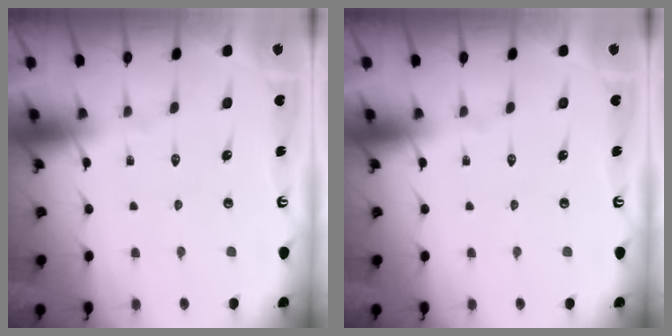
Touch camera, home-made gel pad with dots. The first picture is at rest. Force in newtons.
{"total": 0.0}